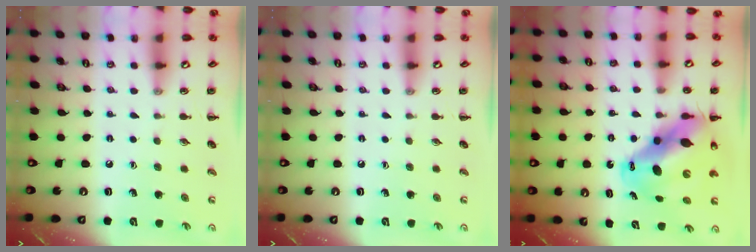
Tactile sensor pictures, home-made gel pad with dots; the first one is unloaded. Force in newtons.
{"total": 0.0}
{"total": 15.8, "press": 15.2, "slide": 4.5}